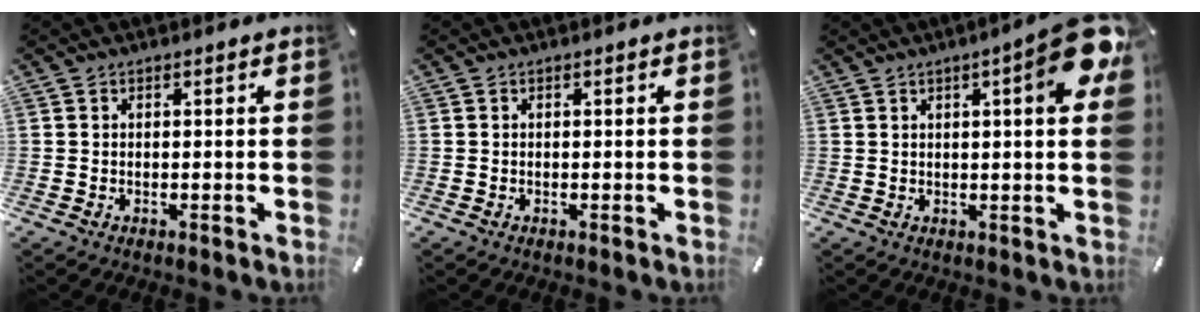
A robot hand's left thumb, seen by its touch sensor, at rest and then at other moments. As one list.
[{"total": 0.0}, {"total": 10.1, "force": [4.4, 1.6, 9.0], "torque": [-0.123, -0.023, 0.066]}]